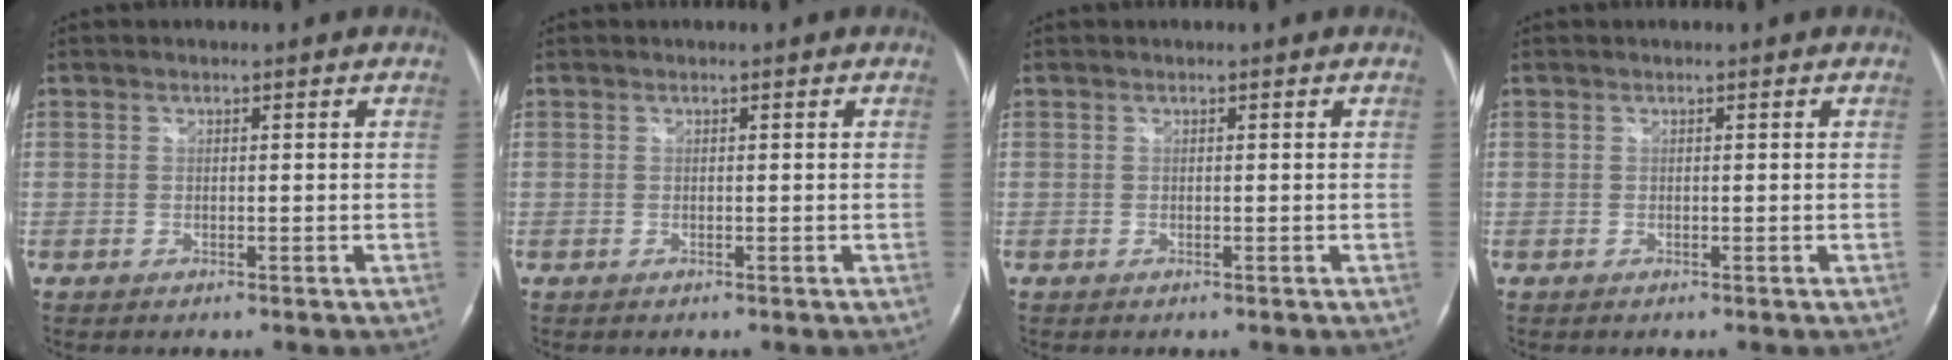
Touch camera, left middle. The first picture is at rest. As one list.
[{"total": 0.0}, {"total": 0.0}, {"total": 0.0}]